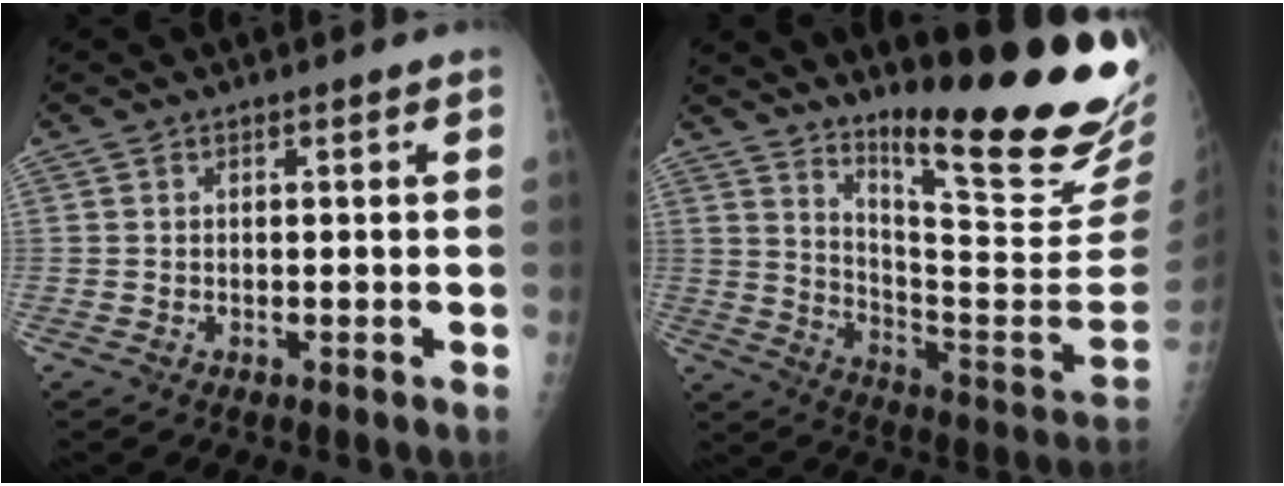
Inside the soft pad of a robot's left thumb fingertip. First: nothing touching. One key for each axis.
{"total": 24.7, "fx": 18.8, "fy": 2.1, "fz": 15.8, "tx": -0.217, "ty": -0.167, "tz": 0.276}